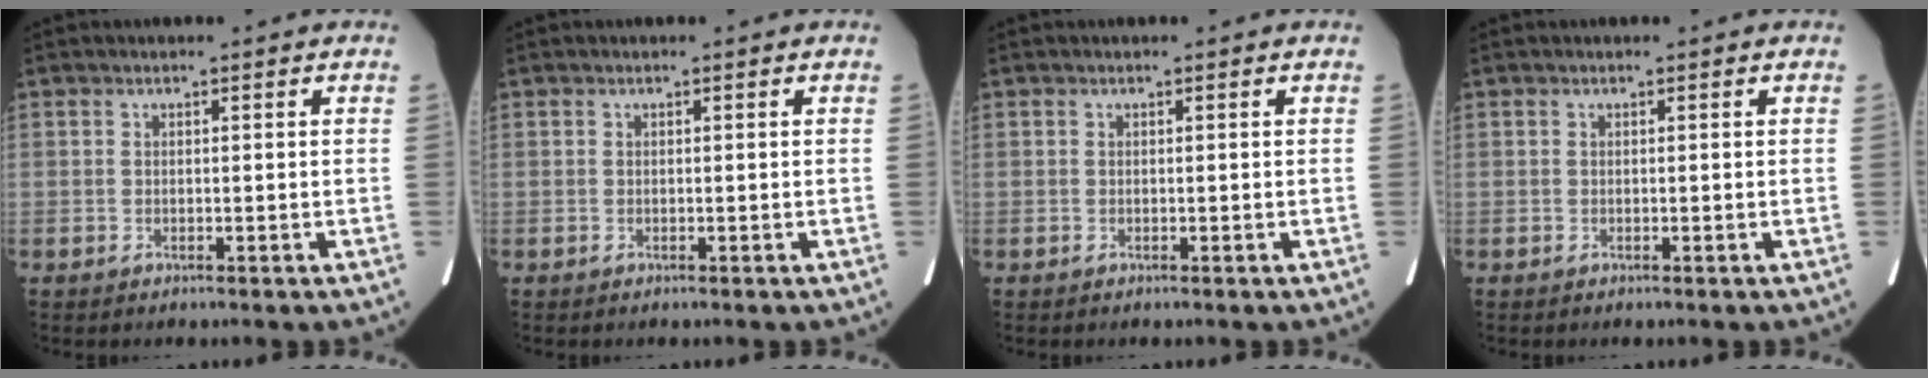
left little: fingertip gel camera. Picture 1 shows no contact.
{"total": 0.0}
{"total": 0.0}
{"total": 0.0}